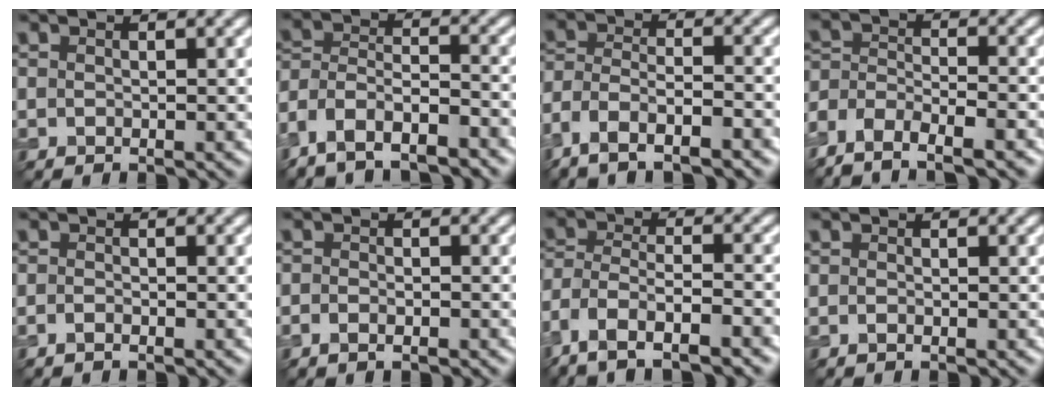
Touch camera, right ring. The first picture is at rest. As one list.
[{"total": 6.9, "force": [-5.8, 2.5, 2.7], "torque": [-0.048, -0.003, -0.111]}, {"total": 7.0, "force": [-5.6, 2.7, 3.4], "torque": [-0.049, -0.005, -0.099]}, {"total": 6.8, "force": [-5.6, 2.7, 2.6], "torque": [-0.035, 0.001, -0.099]}, {"total": 0.5, "force": [-0.5, 0.0, 0.1], "torque": [-0.002, 0.000, -0.012]}, {"total": 1.3, "force": [-0.9, 0.7, 0.6], "torque": [-0.006, 0.002, -0.020]}, {"total": 8.6, "force": [-6.8, 3.3, 4.2], "torque": [-0.072, -0.006, -0.109]}, {"total": 0.0}]